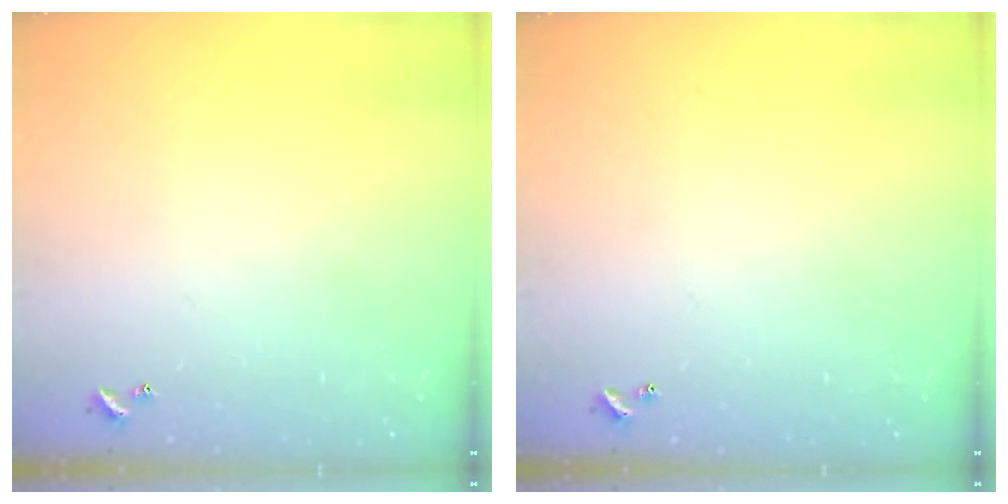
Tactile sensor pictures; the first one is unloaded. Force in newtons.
{"total": 0.0}